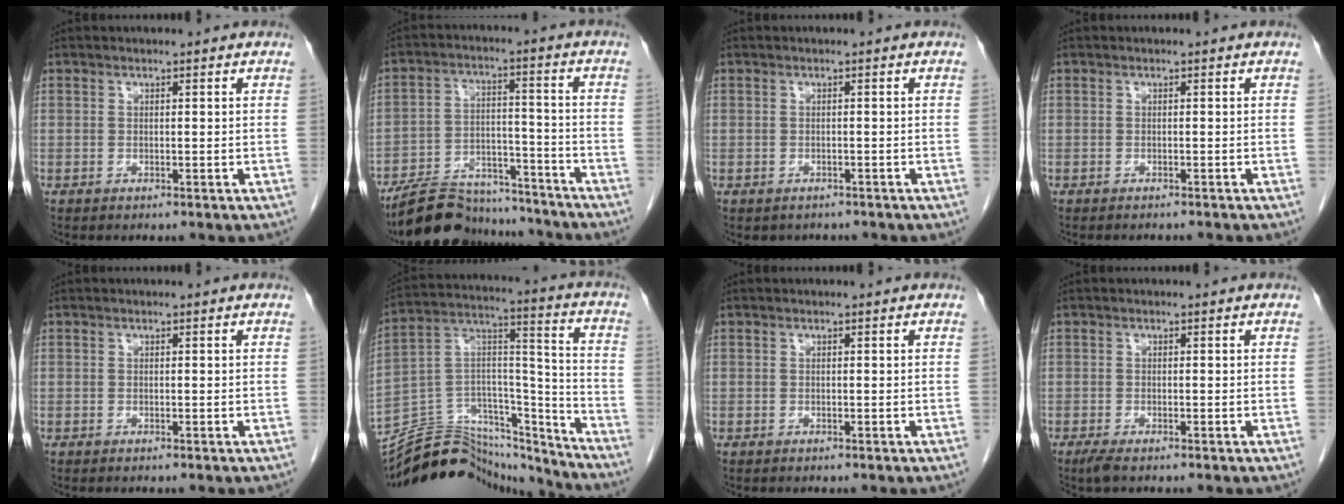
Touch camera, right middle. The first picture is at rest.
{"total": 14.2, "force": [-13.2, 4.1, 3.5], "torque": [-0.049, 0.023, -0.206]}
{"total": 2.1, "force": [-1.8, 1.1, 0.2], "torque": [-0.010, -0.001, -0.022]}
{"total": 2.6, "force": [-2.5, 0.2, 0.7], "torque": [-0.007, -0.004, -0.029]}
{"total": 0.0}
{"total": 24.9, "force": [-23.4, 6.1, 5.8], "torque": [-0.125, 0.036, -0.367]}
{"total": 0.0}
{"total": 1.7, "force": [-1.2, 0.3, 1.1], "torque": [-0.030, -0.007, -0.024]}